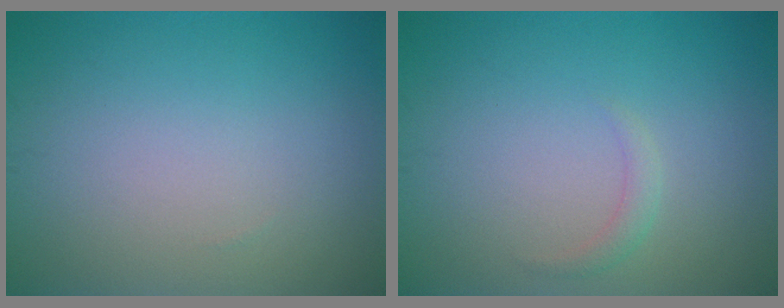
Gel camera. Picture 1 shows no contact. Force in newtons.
{"total": 1.0, "press": 1.0, "slide": 0.0}